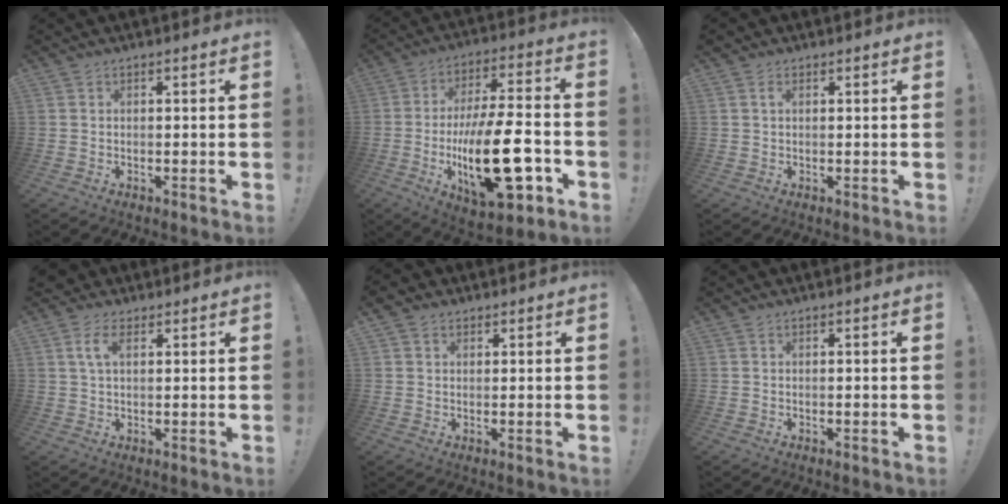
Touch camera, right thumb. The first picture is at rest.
{"total": 25.3, "force": [-5.9, 9.6, 22.7], "torque": [-0.385, 0.023, -0.089]}
{"total": 1.3, "force": [0.7, 0.7, 0.8], "torque": [-0.010, -0.001, 0.011]}
{"total": 5.8, "force": [2.6, 3.1, 4.1], "torque": [-0.084, -0.001, 0.047]}
{"total": 2.7, "force": [1.5, 2.1, 0.8], "torque": [-0.011, -0.002, 0.029]}
{"total": 0.0}